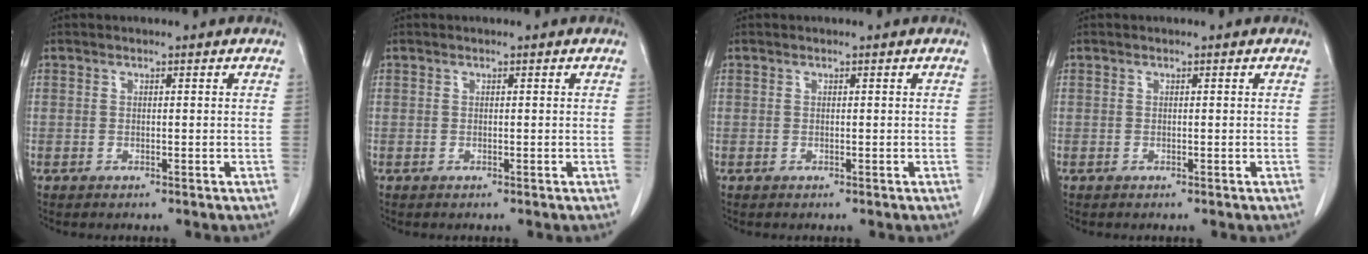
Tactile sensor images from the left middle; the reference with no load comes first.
{"total": 0.0}
{"total": 0.0}
{"total": 0.0}